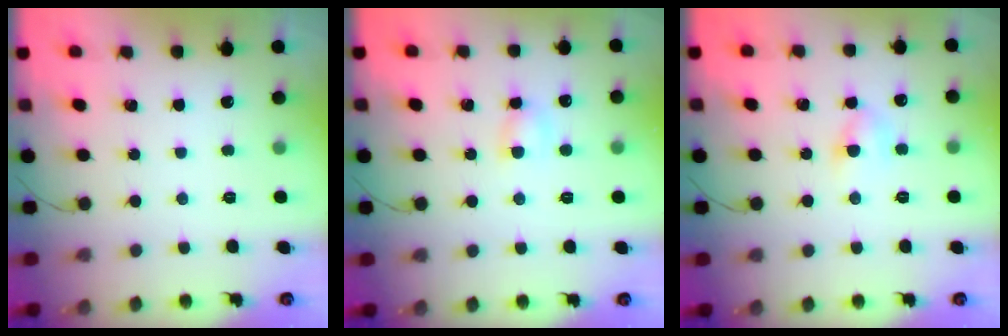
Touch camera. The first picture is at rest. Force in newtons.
{"total": 3.7, "press": 3.7, "slide": 0.7}
{"total": 5.3, "press": 5.1, "slide": 1.3}